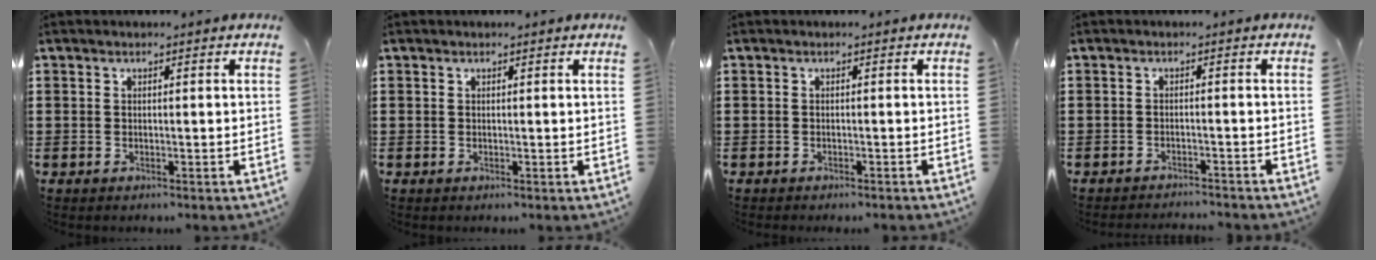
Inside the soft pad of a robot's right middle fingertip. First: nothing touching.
{"total": 0.0}
{"total": 0.6, "force": [-0.6, 0.1, 0.0], "torque": [0.000, 0.000, -0.014]}
{"total": 1.7, "force": [-1.7, 0.0, 0.1], "torque": [-0.006, 0.003, -0.035]}